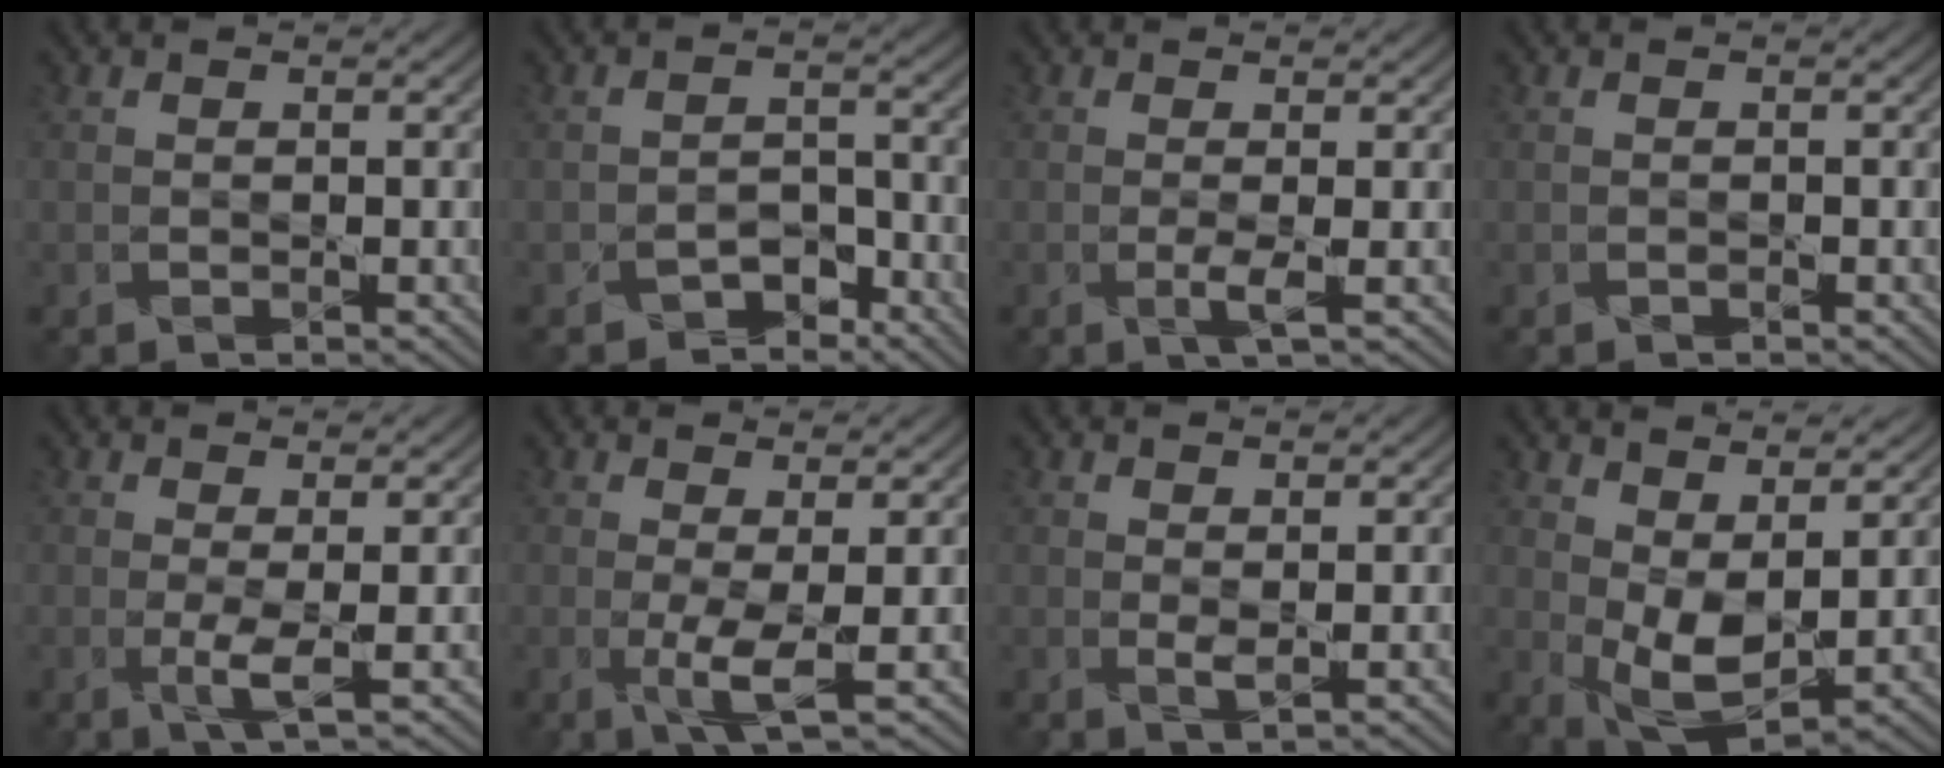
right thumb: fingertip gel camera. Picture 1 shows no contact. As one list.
[{"total": 3.2, "force": [-2.7, 1.6, 0.7], "torque": [-0.003, 0.007, -0.048]}, {"total": 1.5, "force": [-0.2, -0.3, 1.4], "torque": [-0.031, 0.002, -0.009]}, {"total": 0.0}, {"total": 2.2, "force": [0.0, -0.2, 2.2], "torque": [-0.049, -0.001, -0.005]}, {"total": 3.2, "force": [0.0, 0.1, 3.2], "torque": [-0.070, -0.003, -0.004]}, {"total": 1.2, "force": [0.6, 0.0, 1.0], "torque": [-0.023, -0.001, 0.012]}, {"total": 7.0, "force": [2.9, 3.5, 5.4], "torque": [-0.117, 0.000, 0.054]}]